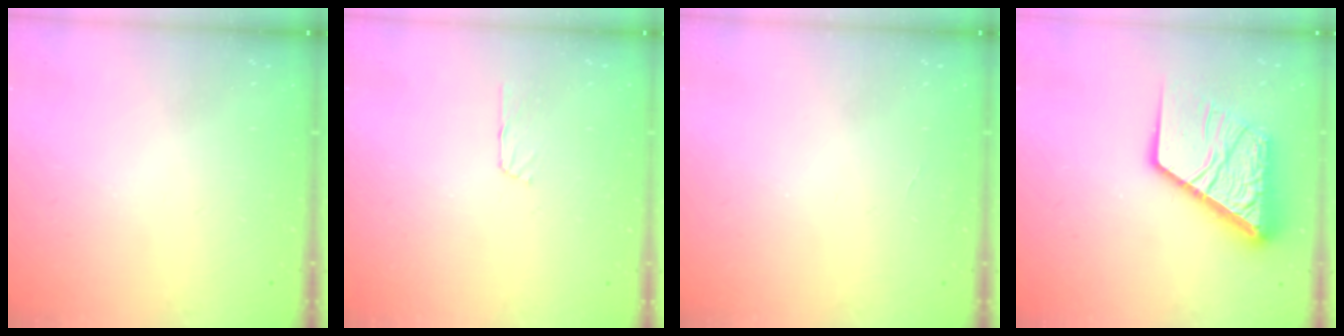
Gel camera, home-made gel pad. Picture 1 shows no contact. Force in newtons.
{"total": 3.3, "press": 3.3, "slide": 0.3}
{"total": 0.0}
{"total": 15.5, "press": 15.4, "slide": 1.9}